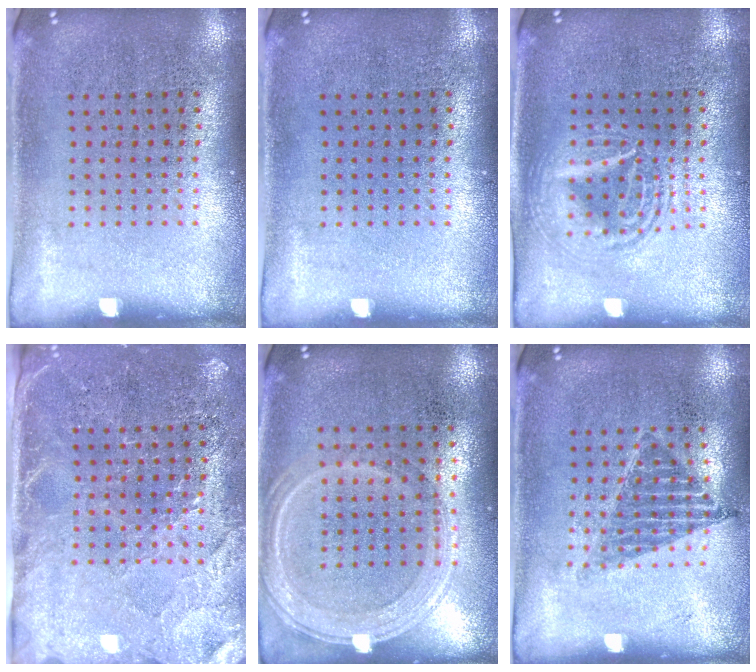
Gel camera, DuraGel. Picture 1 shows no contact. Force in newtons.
{"total": 0.0}
{"total": 2.9, "press": 2.9, "slide": 0.4}
{"total": 3.0, "press": 2.8, "slide": 1.1}
{"total": 1.2, "press": 1.2, "slide": 0.3}
{"total": 1.0, "press": 0.8, "slide": 0.5}